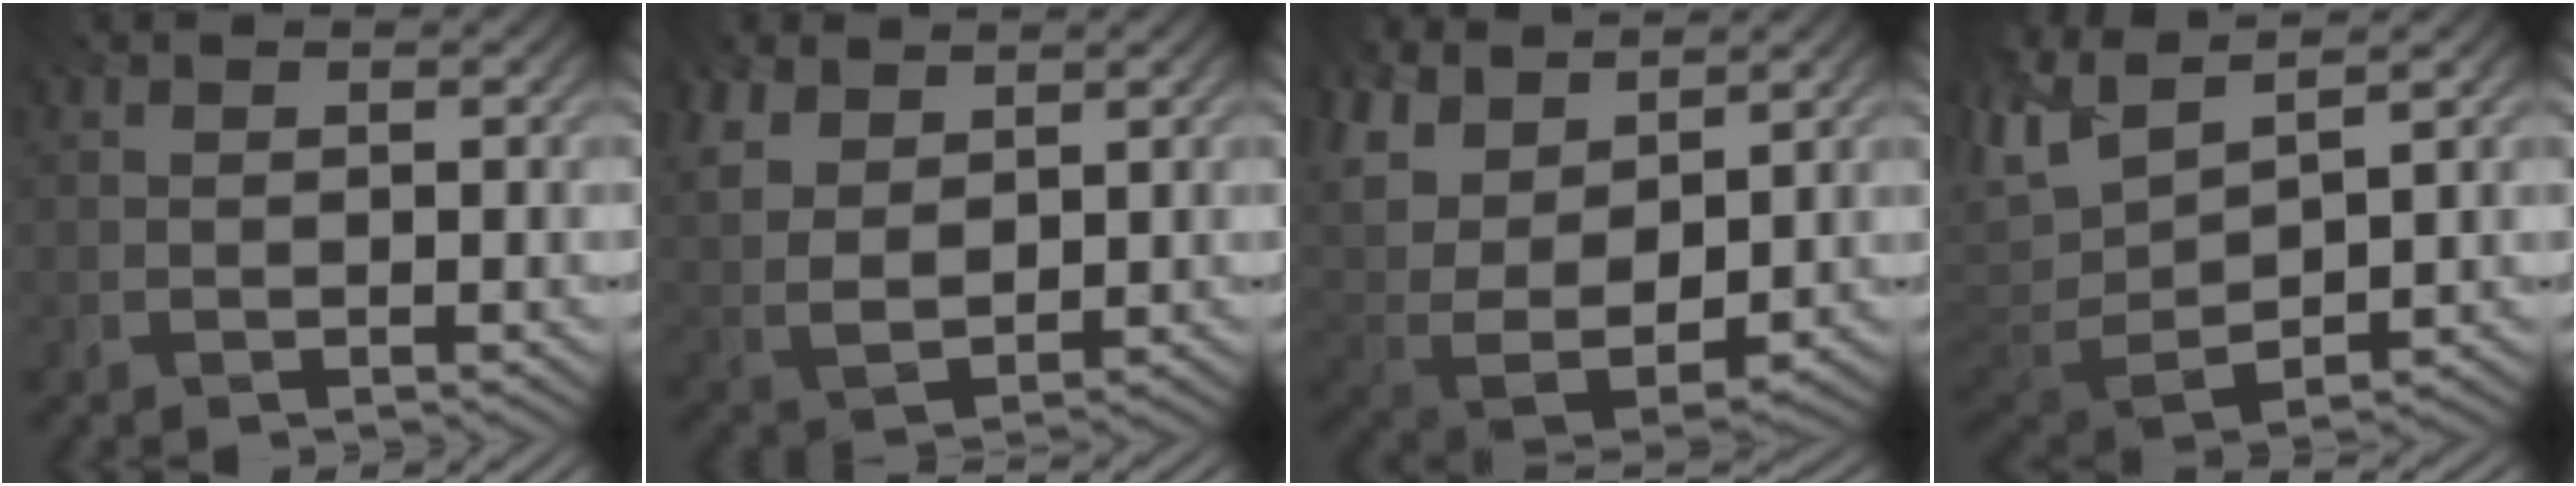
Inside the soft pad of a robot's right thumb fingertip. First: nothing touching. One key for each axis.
{"total": 7.7, "fx": 4.1, "fy": 4.6, "fz": 4.6, "tx": -0.137, "ty": 0.009, "tz": 0.077}
{"total": 11.7, "fx": 4.2, "fy": 7.2, "fz": 8.3, "tx": -0.219, "ty": 0.005, "tz": 0.078}
{"total": 9.7, "fx": 3.2, "fy": 4.1, "fz": 8.2, "tx": -0.209, "ty": 0.008, "tz": 0.051}